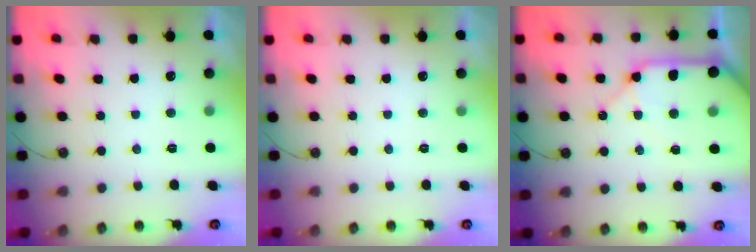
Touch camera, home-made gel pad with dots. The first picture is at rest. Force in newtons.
{"total": 0.0}
{"total": 11.7, "press": 11.6, "slide": 1.5}